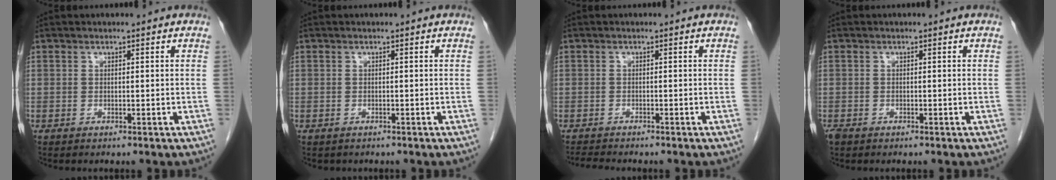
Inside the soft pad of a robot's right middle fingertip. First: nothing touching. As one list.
[{"total": 0.8, "force": [-0.6, 0.5, 0.0], "torque": [-0.011, 0.001, -0.008]}, {"total": 2.8, "force": [-2.6, 0.2, 0.9], "torque": [-0.016, -0.011, -0.043]}, {"total": 1.0, "force": [-0.8, 0.5, 0.4], "torque": [-0.017, -0.003, -0.013]}]